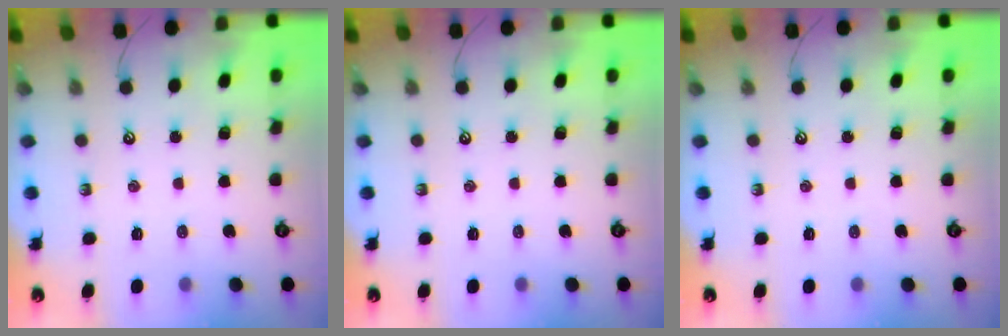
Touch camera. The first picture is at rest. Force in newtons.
{"total": 0.0}
{"total": 0.0}